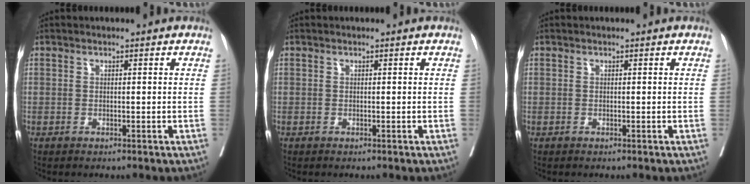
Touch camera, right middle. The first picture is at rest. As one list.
[{"total": 0.0}, {"total": 0.0}]